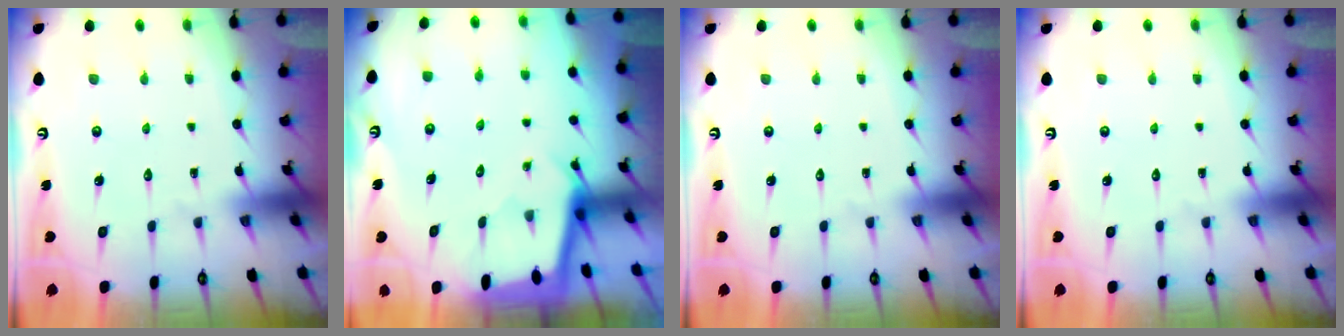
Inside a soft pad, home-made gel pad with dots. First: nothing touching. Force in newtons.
{"total": 2.1, "press": 2.1, "slide": 0.2}
{"total": 0.0}
{"total": 0.0}